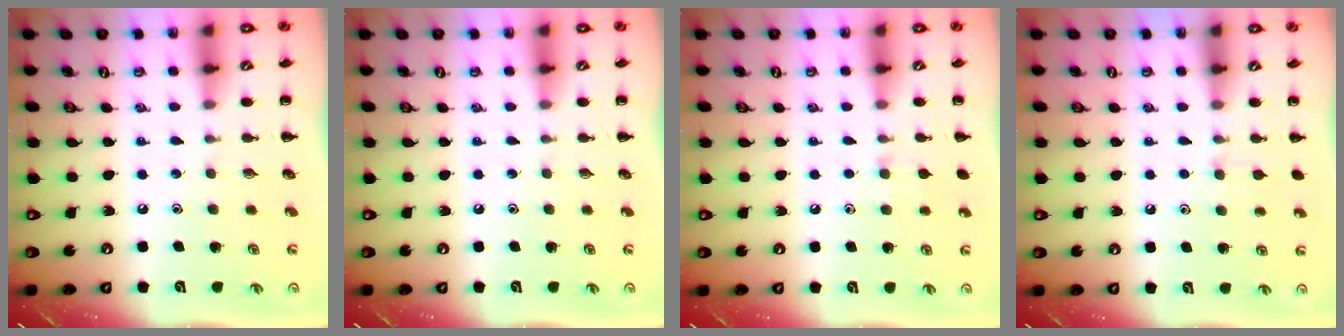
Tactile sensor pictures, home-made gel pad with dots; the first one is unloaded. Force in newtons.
{"total": 0.0}
{"total": 5.5, "press": 5.1, "slide": 2.0}
{"total": 4.5, "press": 4.2, "slide": 1.7}